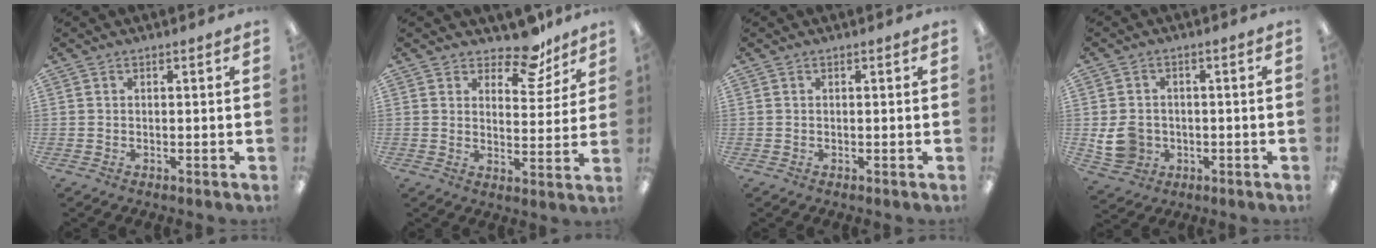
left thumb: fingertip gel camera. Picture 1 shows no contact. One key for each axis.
{"total": 10.0, "fx": 8.0, "fy": 4.3, "fz": 4.1, "tx": -0.055, "ty": -0.052, "tz": 0.142}
{"total": 0.0}
{"total": 7.4, "fx": -1.1, "fy": 6.6, "fz": 3.2, "tx": -0.063, "ty": 0.011, "tz": -0.016}